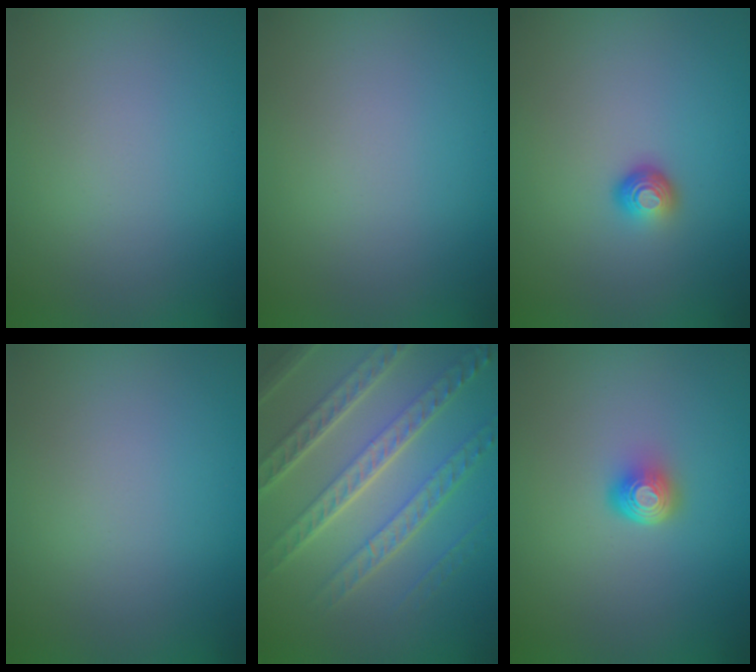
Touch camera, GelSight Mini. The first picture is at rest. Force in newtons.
{"total": 0.0}
{"total": 1.8, "press": 1.1, "slide": 1.4}
{"total": 0.0}
{"total": 7.4, "press": 5.2, "slide": 5.3}
{"total": 2.0, "press": 1.4, "slide": 1.4}